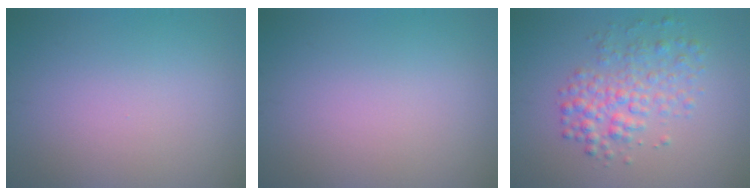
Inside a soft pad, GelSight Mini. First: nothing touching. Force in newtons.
{"total": 0.0}
{"total": 3.7, "press": 3.7, "slide": 0.1}